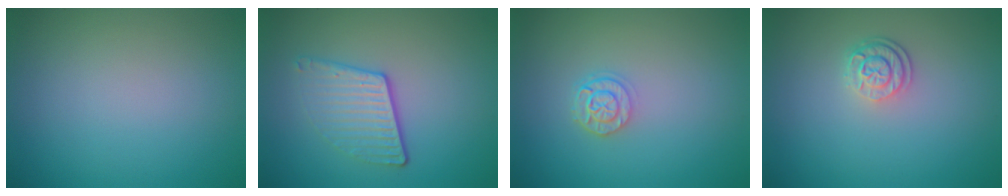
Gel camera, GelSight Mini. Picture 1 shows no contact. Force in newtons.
{"total": 3.6, "press": 2.7, "slide": 2.4}
{"total": 2.2, "press": 1.8, "slide": 1.2}
{"total": 2.5, "press": 1.9, "slide": 1.6}